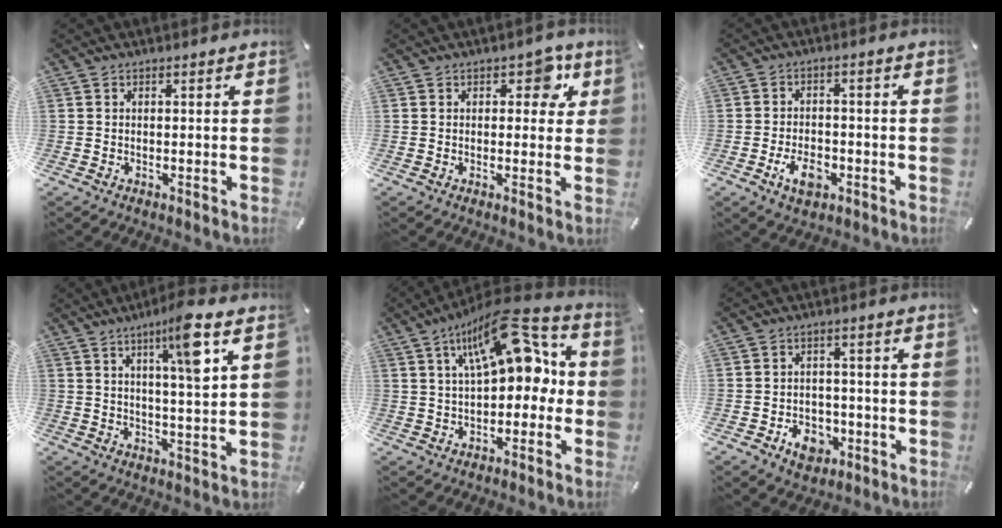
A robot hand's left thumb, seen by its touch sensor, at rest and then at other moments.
{"total": 5.3, "force": [2.1, 3.4, 3.5], "torque": [-0.023, -0.007, 0.023]}
{"total": 6.6, "force": [-2.9, 3.9, 4.5], "torque": [-0.095, 0.010, -0.054]}
{"total": 9.9, "force": [4.9, 0.9, 8.5], "torque": [-0.134, -0.021, 0.071]}
{"total": 17.4, "force": [8.2, 8.2, 12.9], "torque": [-0.193, -0.038, 0.139]}
{"total": 7.3, "force": [-3.3, 5.5, 3.4], "torque": [-0.054, 0.019, -0.057]}